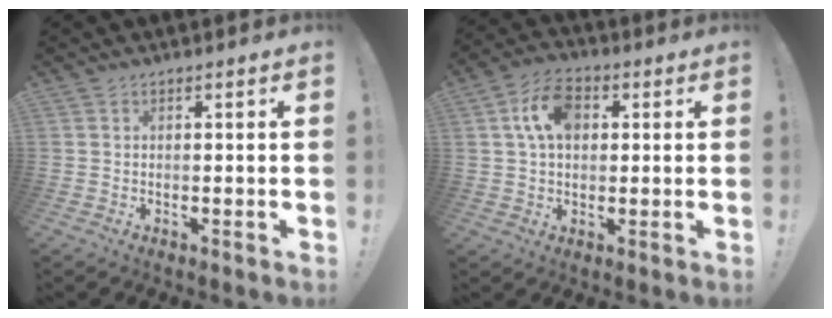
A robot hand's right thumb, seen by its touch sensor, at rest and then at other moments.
{"total": 10.5, "force": [2.8, 7.1, 7.1], "torque": [-0.120, 0.015, 0.055]}